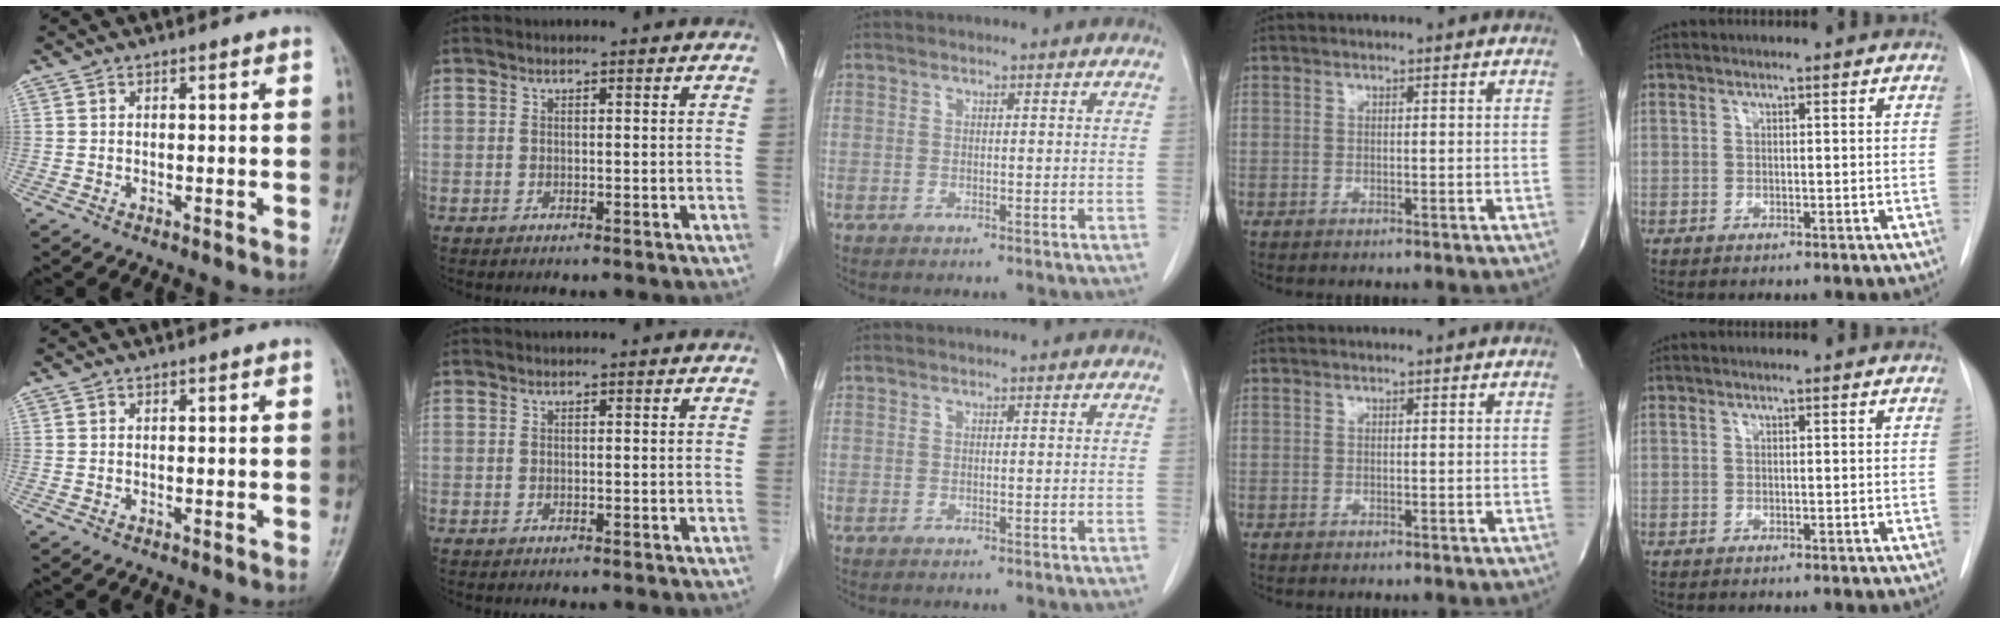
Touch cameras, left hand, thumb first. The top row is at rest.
{}